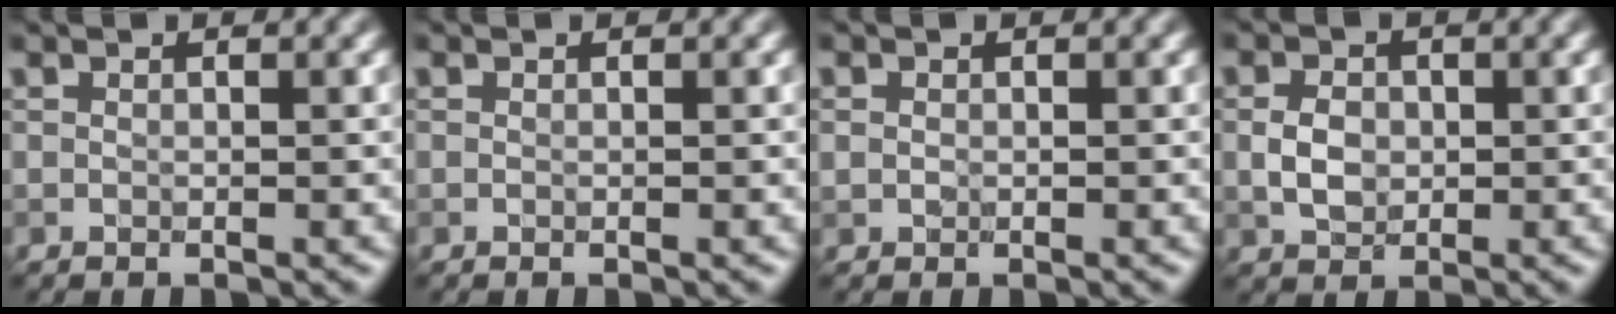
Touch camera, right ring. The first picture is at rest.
{"total": 0.0}
{"total": 0.7, "force": [0.0, 0.6, 0.3], "torque": [-0.003, -0.002, 0.000]}
{"total": 2.6, "force": [-0.1, 2.0, 1.7], "torque": [-0.034, 0.000, -0.004]}